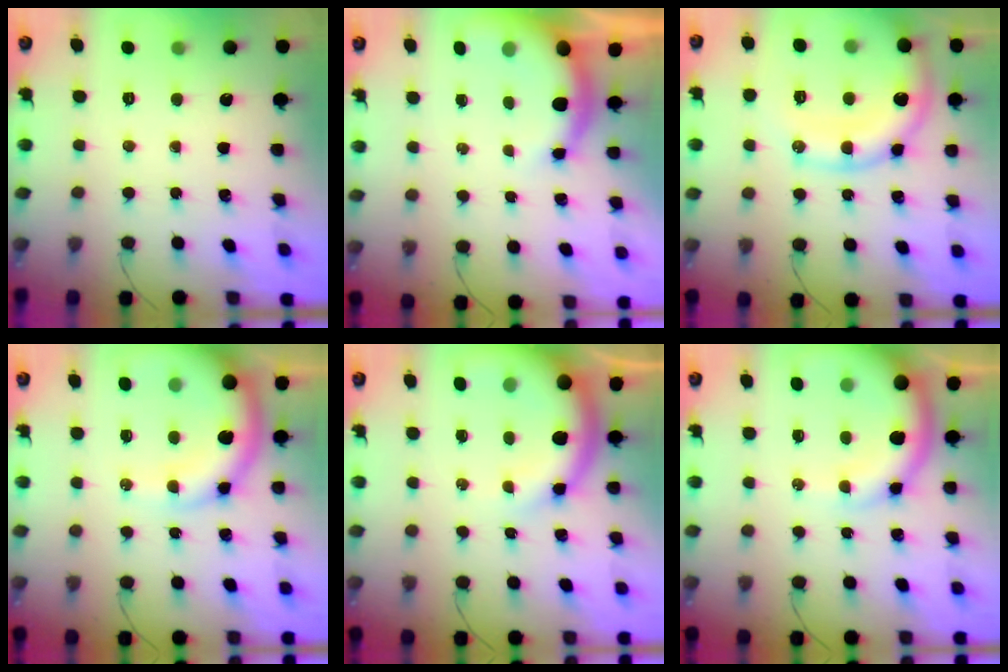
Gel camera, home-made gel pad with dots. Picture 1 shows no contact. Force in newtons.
{"total": 6.7, "press": 6.6, "slide": 0.8}
{"total": 17.4, "press": 17.3, "slide": 1.5}
{"total": 15.0, "press": 14.7, "slide": 3.2}
{"total": 13.0, "press": 12.7, "slide": 2.8}
{"total": 12.8, "press": 12.5, "slide": 2.8}